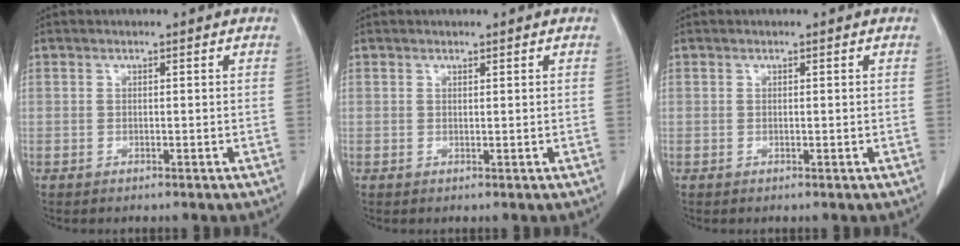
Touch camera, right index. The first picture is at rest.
{"total": 0.0}
{"total": 0.0}